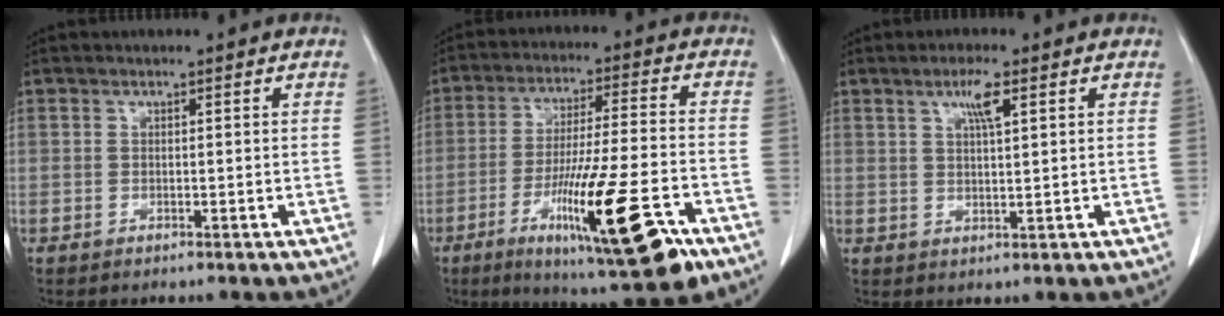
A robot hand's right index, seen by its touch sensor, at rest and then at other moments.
{"total": 19.6, "force": [-9.4, 1.8, 17.1], "torque": [-0.264, -0.034, -0.150]}
{"total": 4.1, "force": [2.0, 0.3, 3.5], "torque": [-0.065, -0.001, 0.035]}